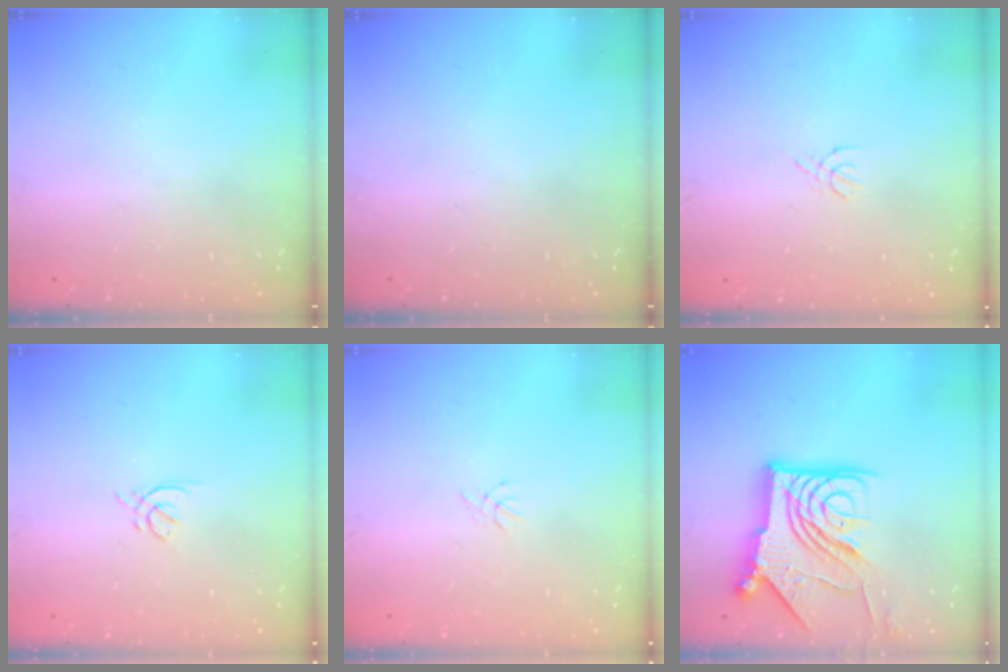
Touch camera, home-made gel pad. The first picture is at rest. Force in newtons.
{"total": 0.0}
{"total": 1.8, "press": 1.7, "slide": 0.5}
{"total": 2.5, "press": 2.4, "slide": 0.6}
{"total": 0.5, "press": 0.4, "slide": 0.3}
{"total": 21.3, "press": 21.2, "slide": 2.4}